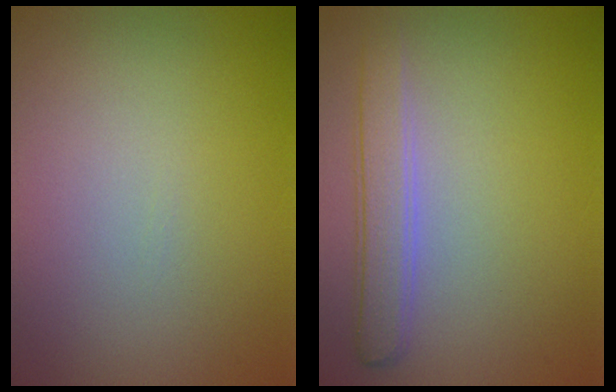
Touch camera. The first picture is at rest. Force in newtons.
{"total": 2.8, "press": 2.8, "slide": 0.1}